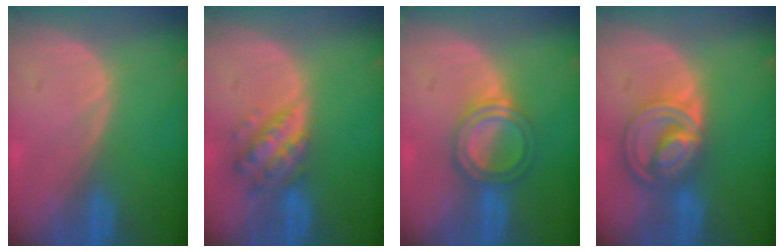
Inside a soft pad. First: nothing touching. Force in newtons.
{"total": 6.4, "press": 5.7, "slide": 2.8}
{"total": 5.3, "press": 5.2, "slide": 1.3}
{"total": 8.8, "press": 7.4, "slide": 4.7}